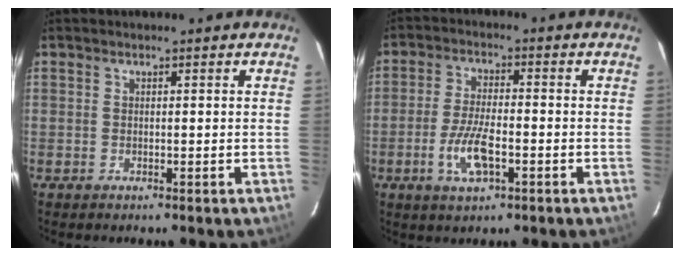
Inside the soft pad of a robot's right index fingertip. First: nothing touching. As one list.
[{"total": 7.9, "force": [-2.9, 2.9, 6.8], "torque": [-0.145, -0.004, -0.055]}]